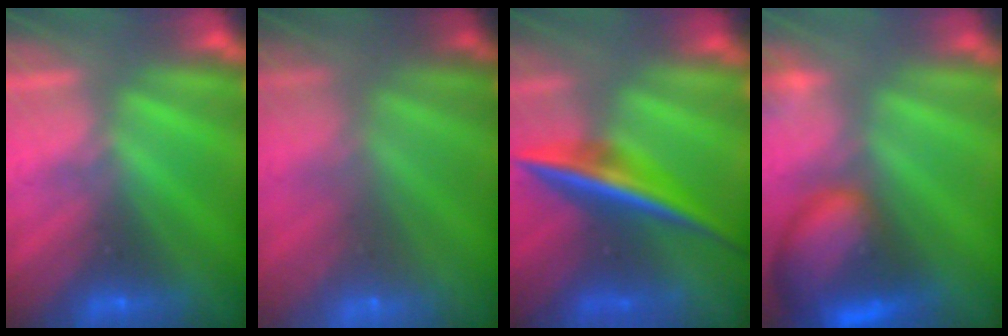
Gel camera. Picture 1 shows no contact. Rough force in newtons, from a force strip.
{"total": 7.9}
{"total": 7.6}
{"total": 8.0}